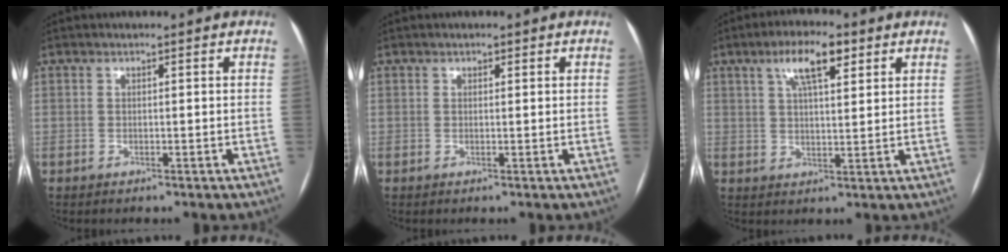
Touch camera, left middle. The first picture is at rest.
{"total": 0.7, "force": [0.5, 0.4, 0.3], "torque": [-0.006, -0.002, 0.006]}
{"total": 7.4, "force": [4.0, 2.0, 5.9], "torque": [-0.112, 0.014, 0.069]}